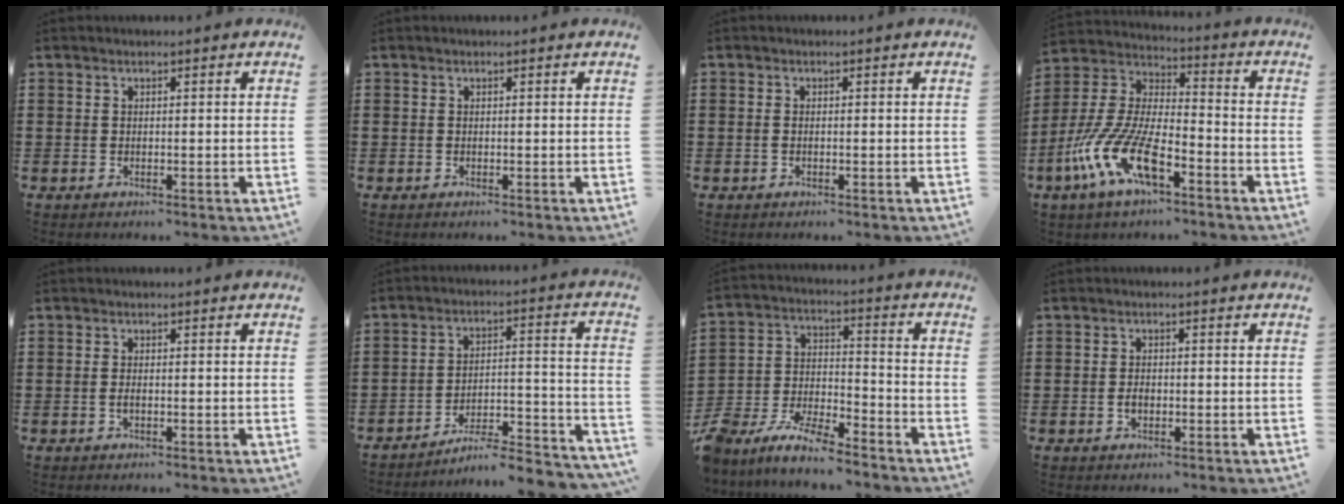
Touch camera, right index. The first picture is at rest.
{"total": 0.0}
{"total": 0.6, "force": [-0.2, 0.1, 0.5], "torque": [-0.011, -0.006, -0.003]}
{"total": 12.8, "force": [-7.5, 4.3, 9.4], "torque": [-0.239, -0.013, -0.156]}
{"total": 1.1, "force": [-0.4, 0.2, 1.0], "torque": [-0.020, -0.005, -0.005]}
{"total": 5.7, "force": [-5.2, 0.2, 2.2], "torque": [-0.035, -0.012, -0.106]}
{"total": 7.0, "force": [-6.6, 1.3, 1.9], "torque": [-0.052, 0.000, -0.132]}
{"total": 1.6, "force": [-0.5, 1.0, 1.2], "torque": [-0.025, 0.001, -0.009]}